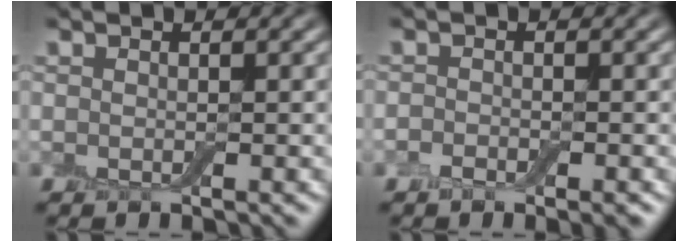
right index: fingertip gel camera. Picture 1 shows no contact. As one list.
[{"total": 1.7, "force": [-1.0, 0.8, 1.0], "torque": [-0.014, -0.002, -0.020]}]